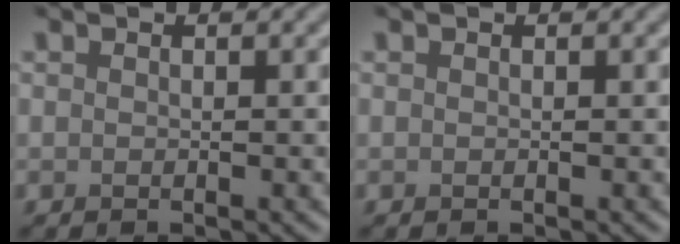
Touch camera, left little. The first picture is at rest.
{"total": 0.0}